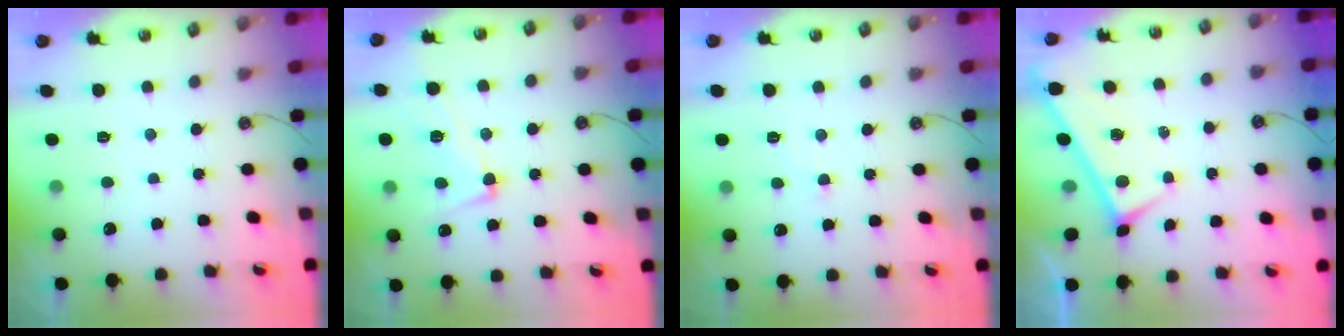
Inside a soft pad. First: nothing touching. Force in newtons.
{"total": 3.8, "press": 3.7, "slide": 0.7}
{"total": 1.7, "press": 1.6, "slide": 0.5}
{"total": 0.0}